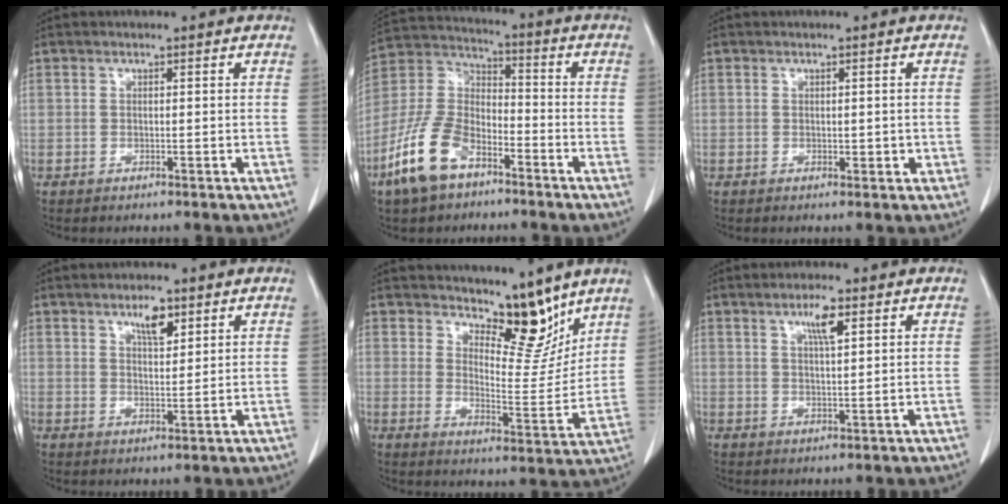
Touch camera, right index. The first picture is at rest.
{"total": 12.8, "force": [-7.5, 6.4, 8.0], "torque": [-0.188, 0.002, -0.150]}
{"total": 1.7, "force": [-0.1, 1.1, 1.3], "torque": [-0.013, 0.001, 0.002]}
{"total": 4.1, "force": [2.5, 1.3, 3.0], "torque": [-0.052, -0.001, 0.044]}
{"total": 9.4, "force": [7.7, 3.0, 4.5], "torque": [-0.057, -0.020, 0.126]}
{"total": 3.9, "force": [2.1, 0.5, 3.3], "torque": [-0.059, 0.000, 0.036]}